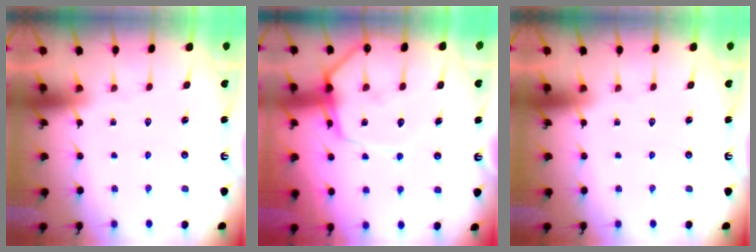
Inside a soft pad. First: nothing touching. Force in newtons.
{"total": 11.5, "press": 11.4, "slide": 1.1}
{"total": 0.0}